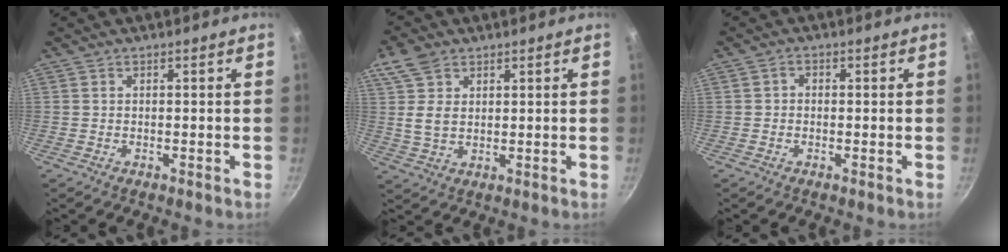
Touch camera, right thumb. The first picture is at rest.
{"total": 7.3, "force": [3.3, 4.8, 4.4], "torque": [-0.072, -0.005, 0.063]}
{"total": 1.4, "force": [-0.2, 1.2, 0.7], "torque": [-0.011, 0.007, -0.006]}